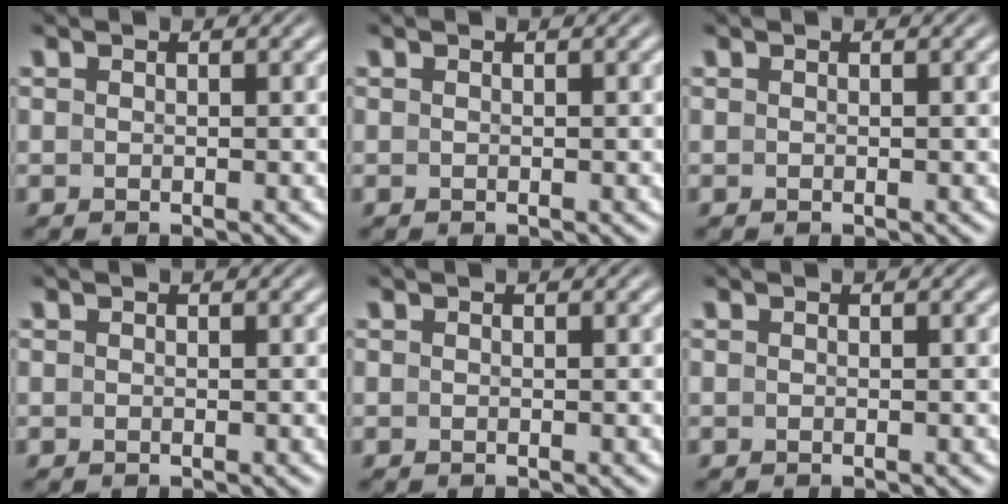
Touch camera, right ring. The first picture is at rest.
{"total": 0.0}
{"total": 0.0}
{"total": 0.0}
{"total": 0.0}
{"total": 0.0}